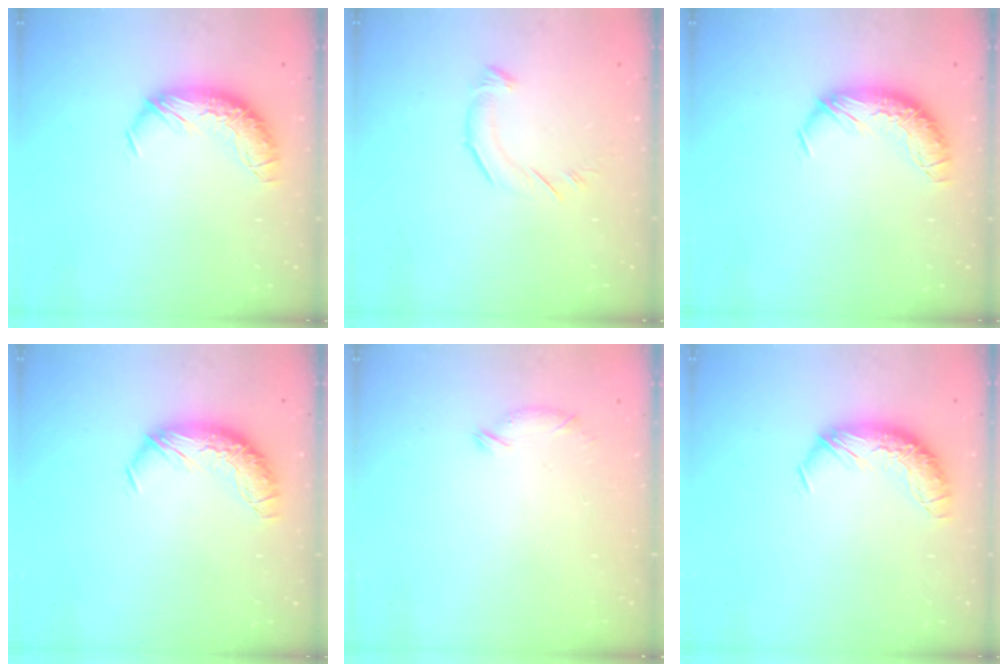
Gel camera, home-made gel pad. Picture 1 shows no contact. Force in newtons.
{"total": 4.5, "press": 4.5, "slide": 0.6}
{"total": 0.0}
{"total": 0.0}
{"total": 6.7, "press": 6.7, "slide": 0.7}
{"total": 0.0}